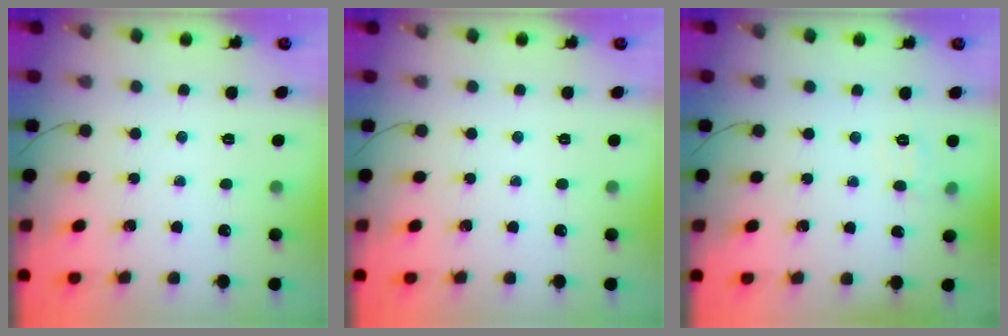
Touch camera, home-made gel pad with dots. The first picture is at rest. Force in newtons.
{"total": 0.0}
{"total": 6.4, "press": 6.2, "slide": 1.4}